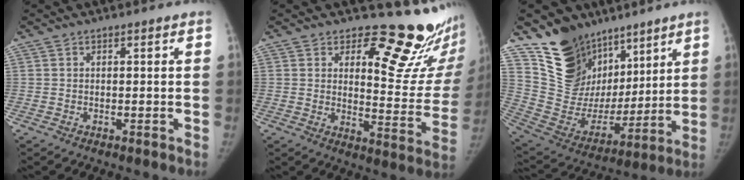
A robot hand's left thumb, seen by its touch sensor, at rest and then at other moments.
{"total": 18.4, "force": [14.2, 6.9, 9.4], "torque": [-0.060, -0.137, 0.173]}
{"total": 23.7, "force": [14.6, 15.8, 9.7], "torque": [-0.107, -0.055, 0.267]}